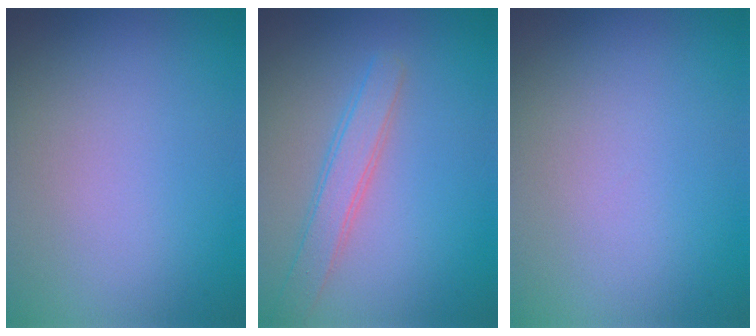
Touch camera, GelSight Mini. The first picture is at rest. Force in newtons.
{"total": 2.7, "press": 2.7, "slide": 0.1}
{"total": 0.0}